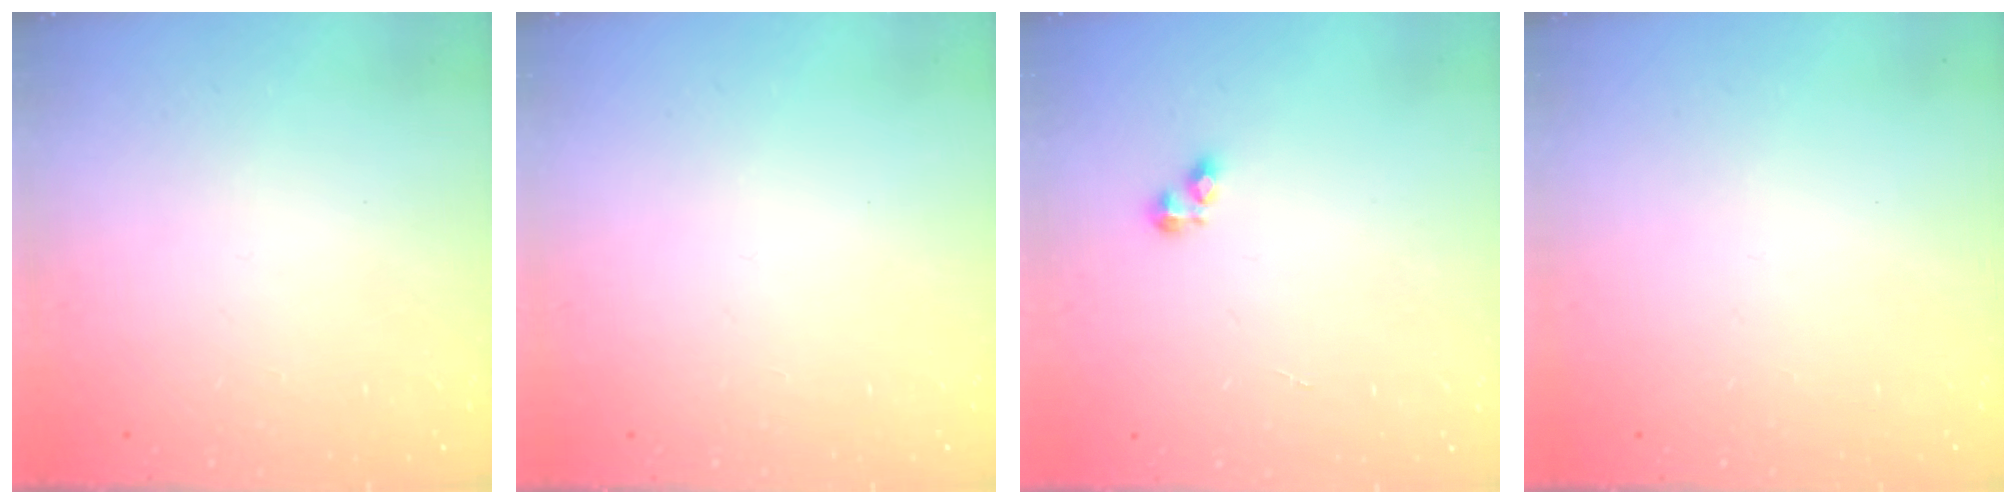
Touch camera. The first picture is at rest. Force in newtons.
{"total": 0.0}
{"total": 2.1, "press": 2.0, "slide": 0.3}
{"total": 0.0}